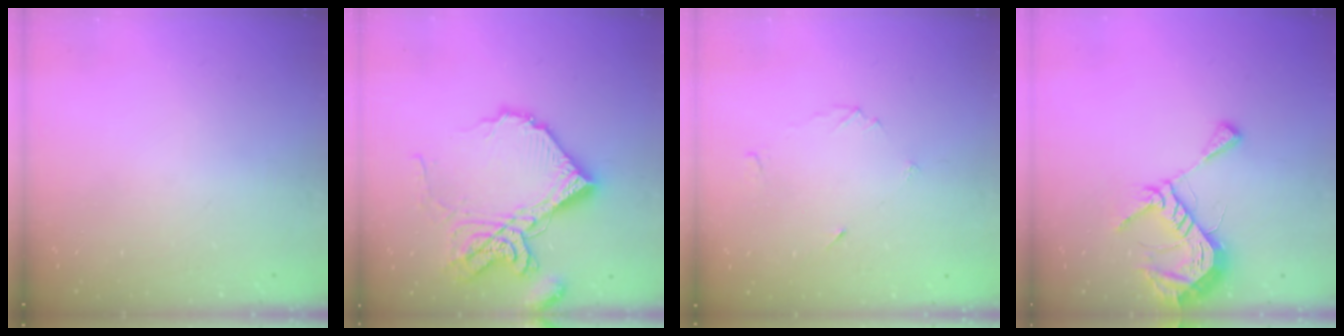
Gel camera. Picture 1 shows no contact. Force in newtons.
{"total": 19.3, "press": 19.2, "slide": 1.9}
{"total": 3.3, "press": 3.3, "slide": 0.4}
{"total": 12.8, "press": 12.7, "slide": 1.2}